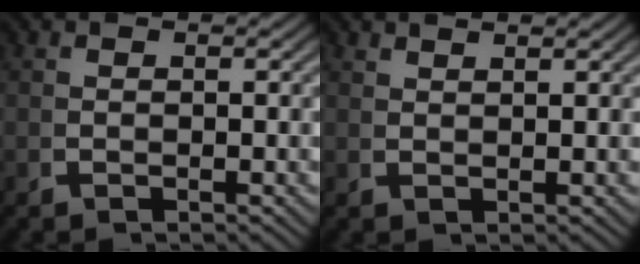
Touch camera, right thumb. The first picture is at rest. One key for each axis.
{"total": 1.6, "fx": 1.6, "fy": -0.5, "fz": 0.1, "tx": 0.005, "ty": 0.005, "tz": 0.034}